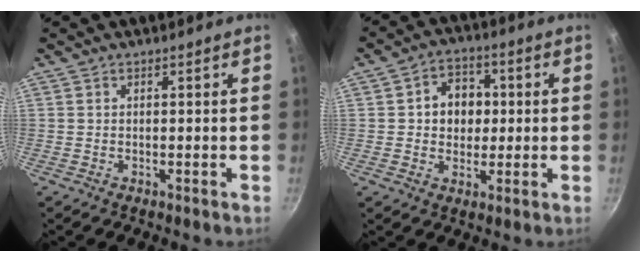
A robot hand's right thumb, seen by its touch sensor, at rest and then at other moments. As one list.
[{"total": 8.4, "force": [0.9, 6.9, 4.7], "torque": [-0.032, 0.006, 0.007]}]